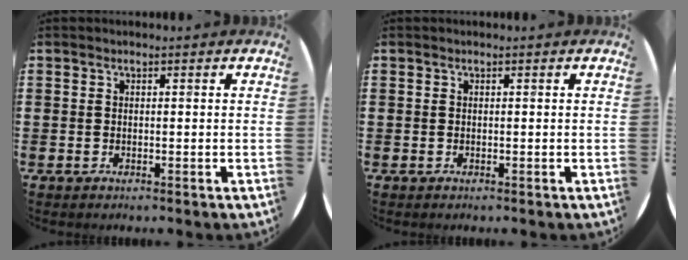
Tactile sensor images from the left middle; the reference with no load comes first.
{"total": 0.0}